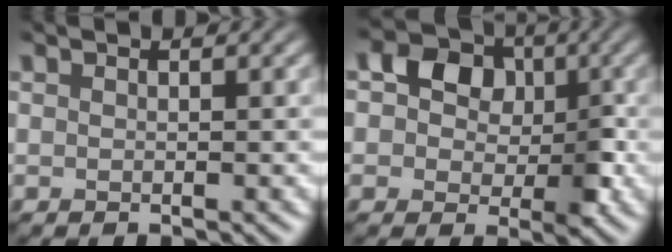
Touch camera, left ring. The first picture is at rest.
{"total": 6.6, "force": [0.4, 5.3, 3.9], "torque": [-0.050, 0.015, -0.028]}